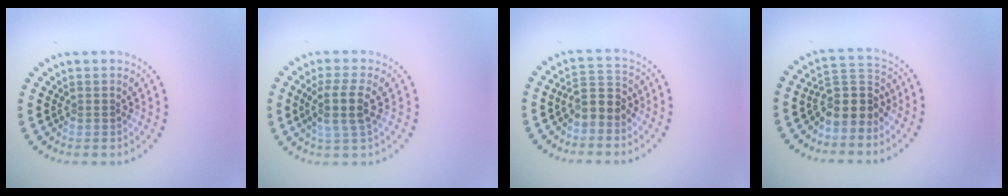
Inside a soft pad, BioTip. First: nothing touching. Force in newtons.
{"total": 3.0, "press": 2.6, "slide": 1.6}
{"total": 2.9, "press": 2.7, "slide": 1.2}
{"total": 3.7, "press": 3.0, "slide": 2.1}